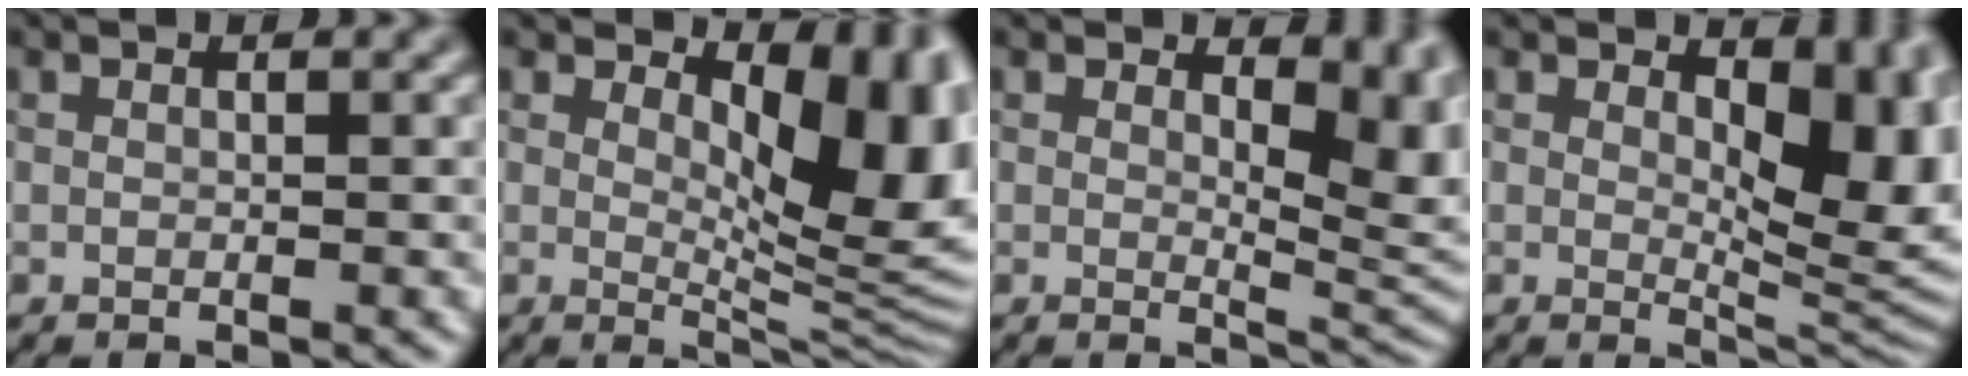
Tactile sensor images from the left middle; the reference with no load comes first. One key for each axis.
{"total": 10.2, "fx": 2.8, "fy": 4.8, "fz": 8.6, "tx": -0.112, "ty": -0.012, "tz": 0.046}
{"total": 5.9, "fx": 2.0, "fy": 3.1, "fz": 4.6, "tx": -0.051, "ty": -0.013, "tz": 0.031}
{"total": 8.0, "fx": 2.3, "fy": 4.0, "fz": 6.5, "tx": -0.086, "ty": -0.016, "tz": 0.036}